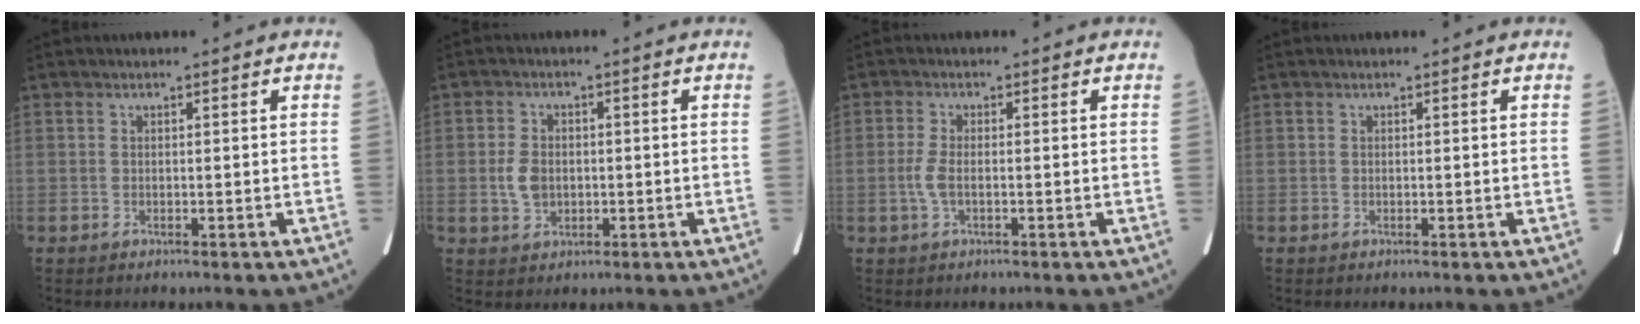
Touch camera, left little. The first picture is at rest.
{"total": 3.9, "force": [-0.5, 3.0, 2.4], "torque": [-0.056, 0.004, -0.004]}
{"total": 2.4, "force": [-0.6, 0.9, 2.2], "torque": [-0.062, -0.004, -0.013]}
{"total": 0.0}